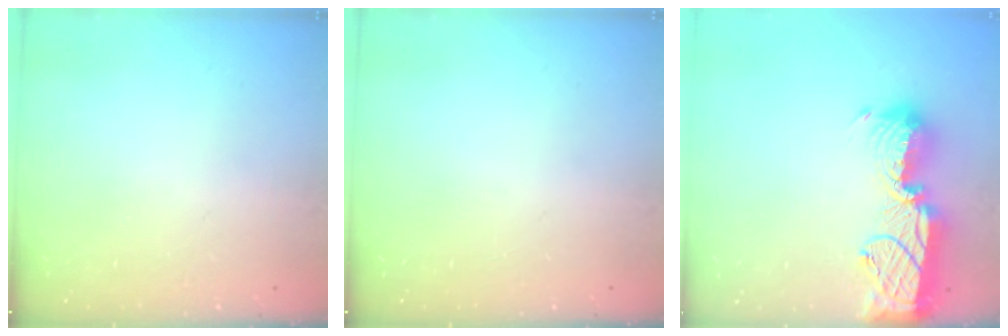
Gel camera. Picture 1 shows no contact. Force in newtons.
{"total": 0.0}
{"total": 17.8, "press": 17.8, "slide": 1.2}